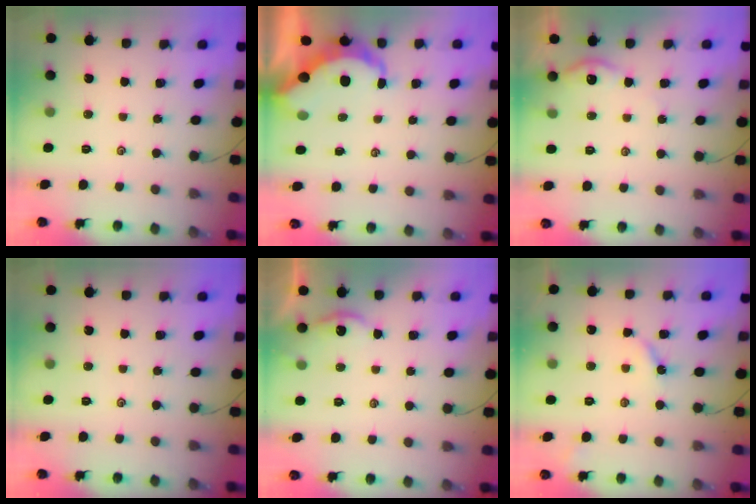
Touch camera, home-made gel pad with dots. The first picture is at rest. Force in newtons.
{"total": 6.9, "press": 6.8, "slide": 0.9}
{"total": 3.8, "press": 3.7, "slide": 0.4}
{"total": 0.0}
{"total": 2.4, "press": 2.4, "slide": 0.1}
{"total": 4.5, "press": 4.5, "slide": 0.7}